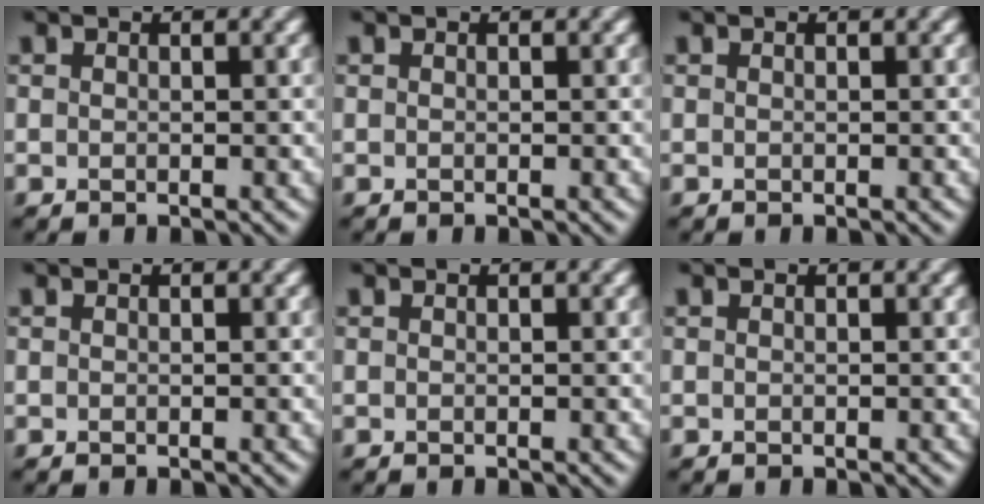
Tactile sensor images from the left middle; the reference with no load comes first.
{"total": 0.0}
{"total": 0.0}
{"total": 0.0}
{"total": 0.0}
{"total": 0.0}